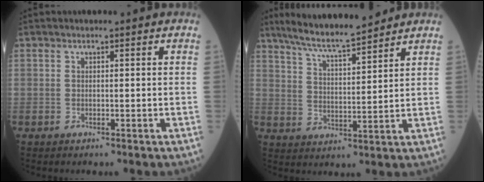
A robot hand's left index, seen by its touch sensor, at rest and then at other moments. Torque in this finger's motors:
{"motor_torque": [-0.06, -0.34, 0.21, 0.05]}